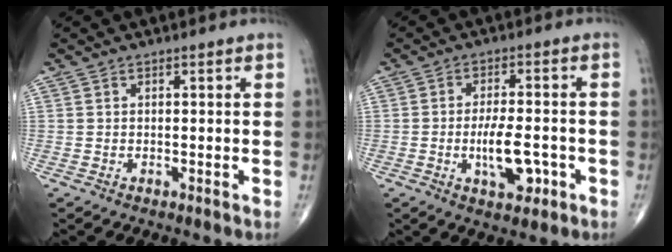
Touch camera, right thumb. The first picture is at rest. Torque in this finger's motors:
{"motor_torque": [2.72, 2.26, 1.27, -0.66, 0.41]}